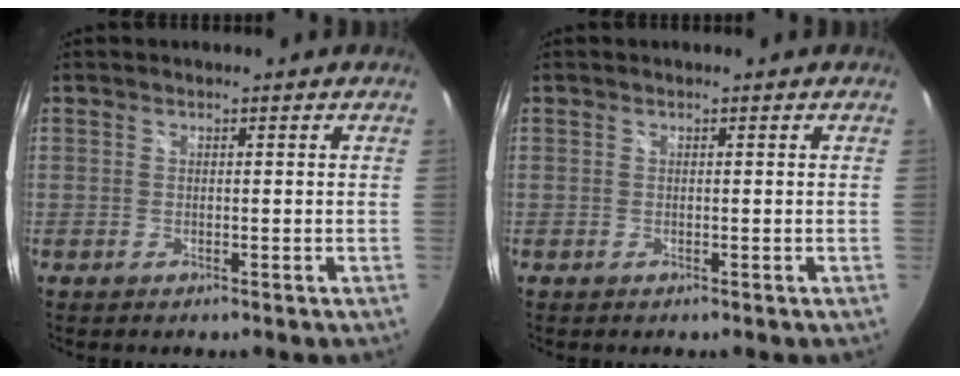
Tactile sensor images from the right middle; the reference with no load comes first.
{"total": 0.0}